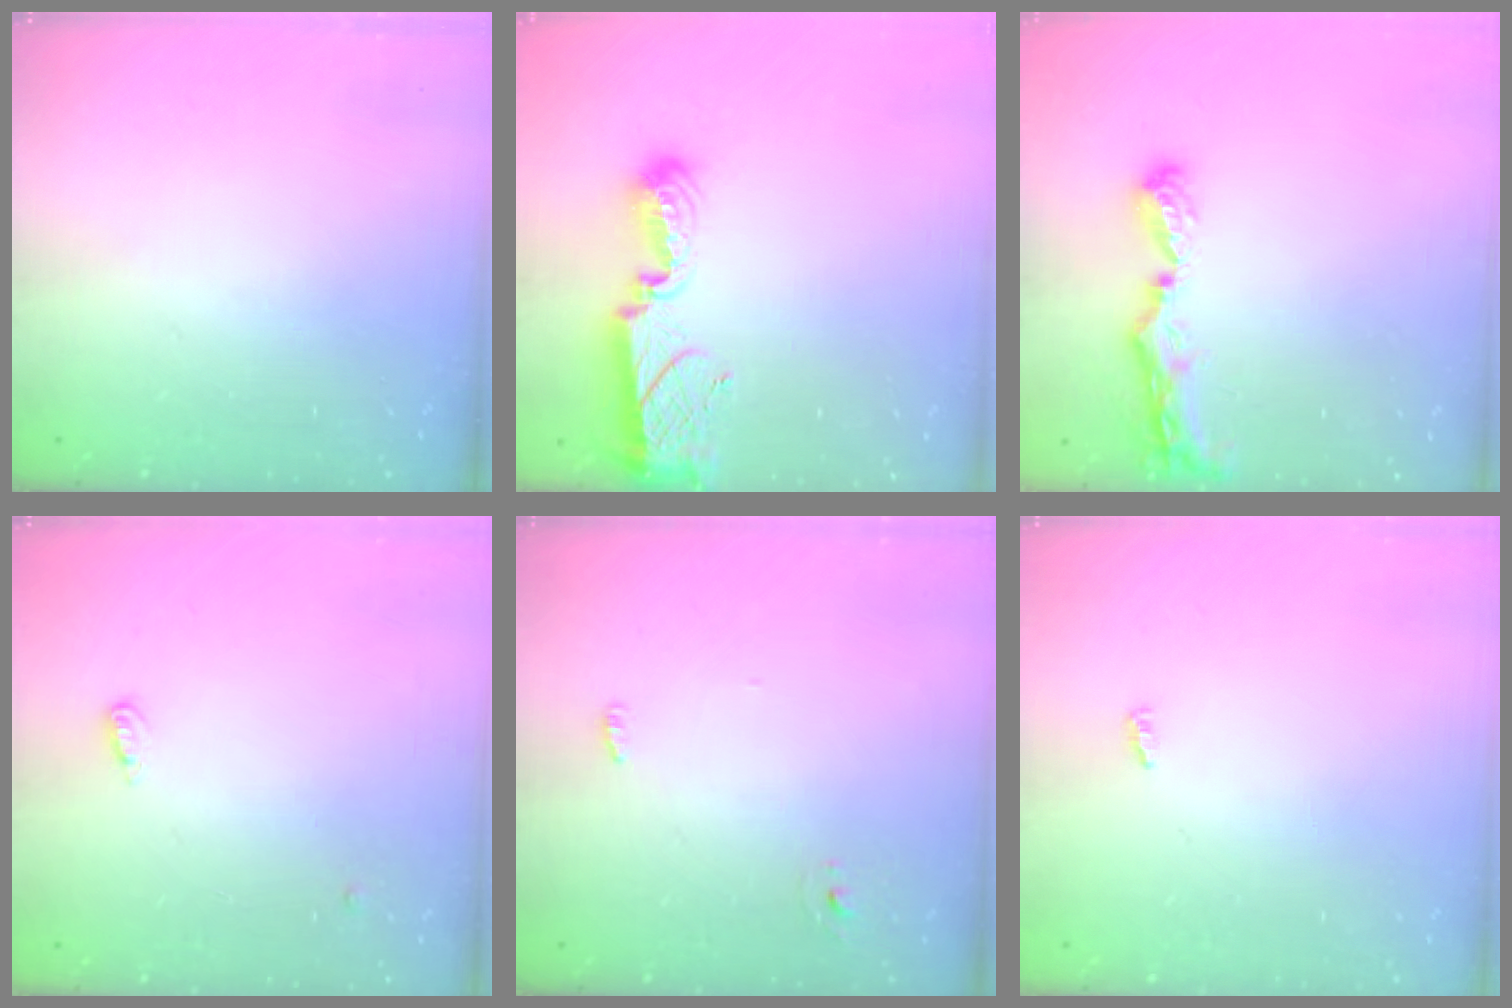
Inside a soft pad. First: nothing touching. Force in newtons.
{"total": 9.4, "press": 9.4, "slide": 0.8}
{"total": 8.6, "press": 8.5, "slide": 0.8}
{"total": 3.6, "press": 3.5, "slide": 0.7}
{"total": 3.1, "press": 2.8, "slide": 1.2}
{"total": 2.7, "press": 2.7, "slide": 0.2}